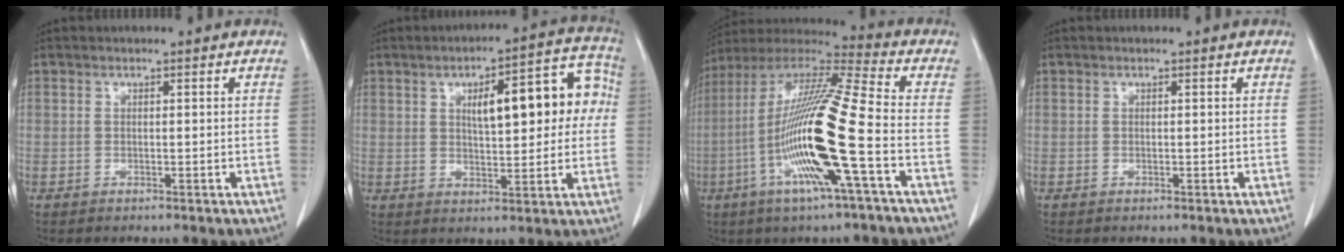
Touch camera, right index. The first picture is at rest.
{"total": 13.2, "force": [2.5, 4.2, 12.3], "torque": [-0.157, 0.041, 0.035]}
{"total": 19.7, "force": [-5.2, 0.0, 19.0], "torque": [-0.384, -0.013, -0.109]}
{"total": 0.0}